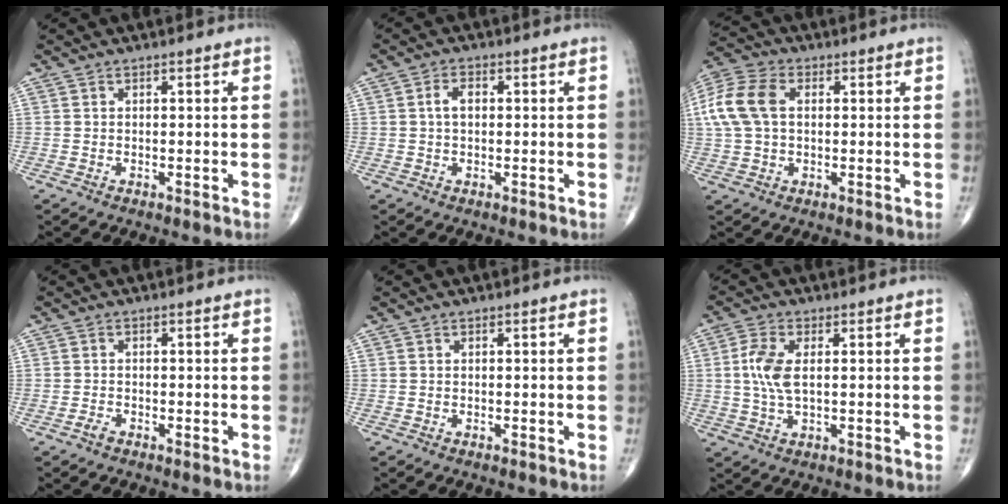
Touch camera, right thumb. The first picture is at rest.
{"total": 2.9, "force": [0.2, 1.7, 2.3], "torque": [-0.043, 0.009, 0.001]}
{"total": 11.5, "force": [1.8, 7.5, 8.5], "torque": [-0.191, 0.024, 0.032]}
{"total": 1.3, "force": [-0.7, 0.6, 0.8], "torque": [-0.018, -0.001, -0.019]}
{"total": 0.0}
{"total": 6.4, "force": [0.8, 3.0, 5.6], "torque": [-0.135, 0.002, 0.013]}